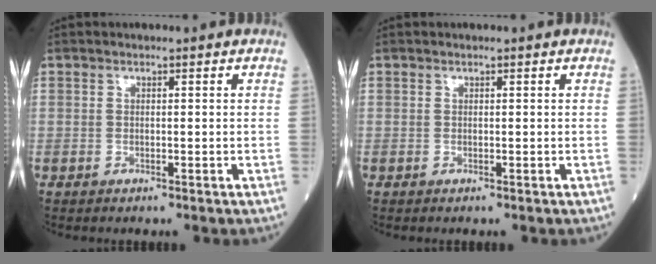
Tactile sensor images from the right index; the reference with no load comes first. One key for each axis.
{"total": 0.0}